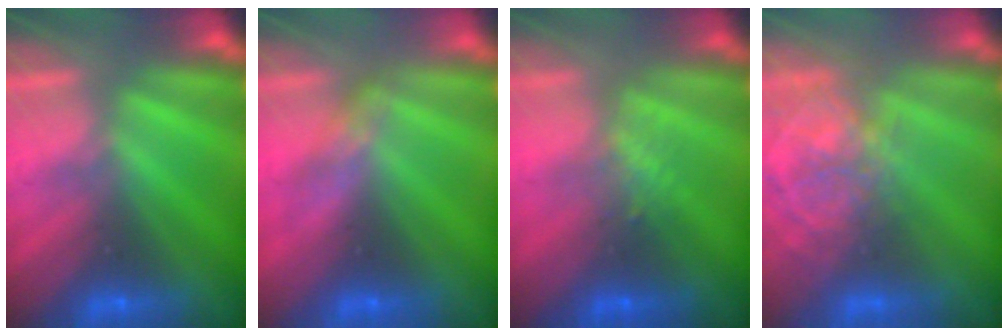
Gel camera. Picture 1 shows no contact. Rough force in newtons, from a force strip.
{"total": 2.8}
{"total": 2.4}
{"total": 3.7}